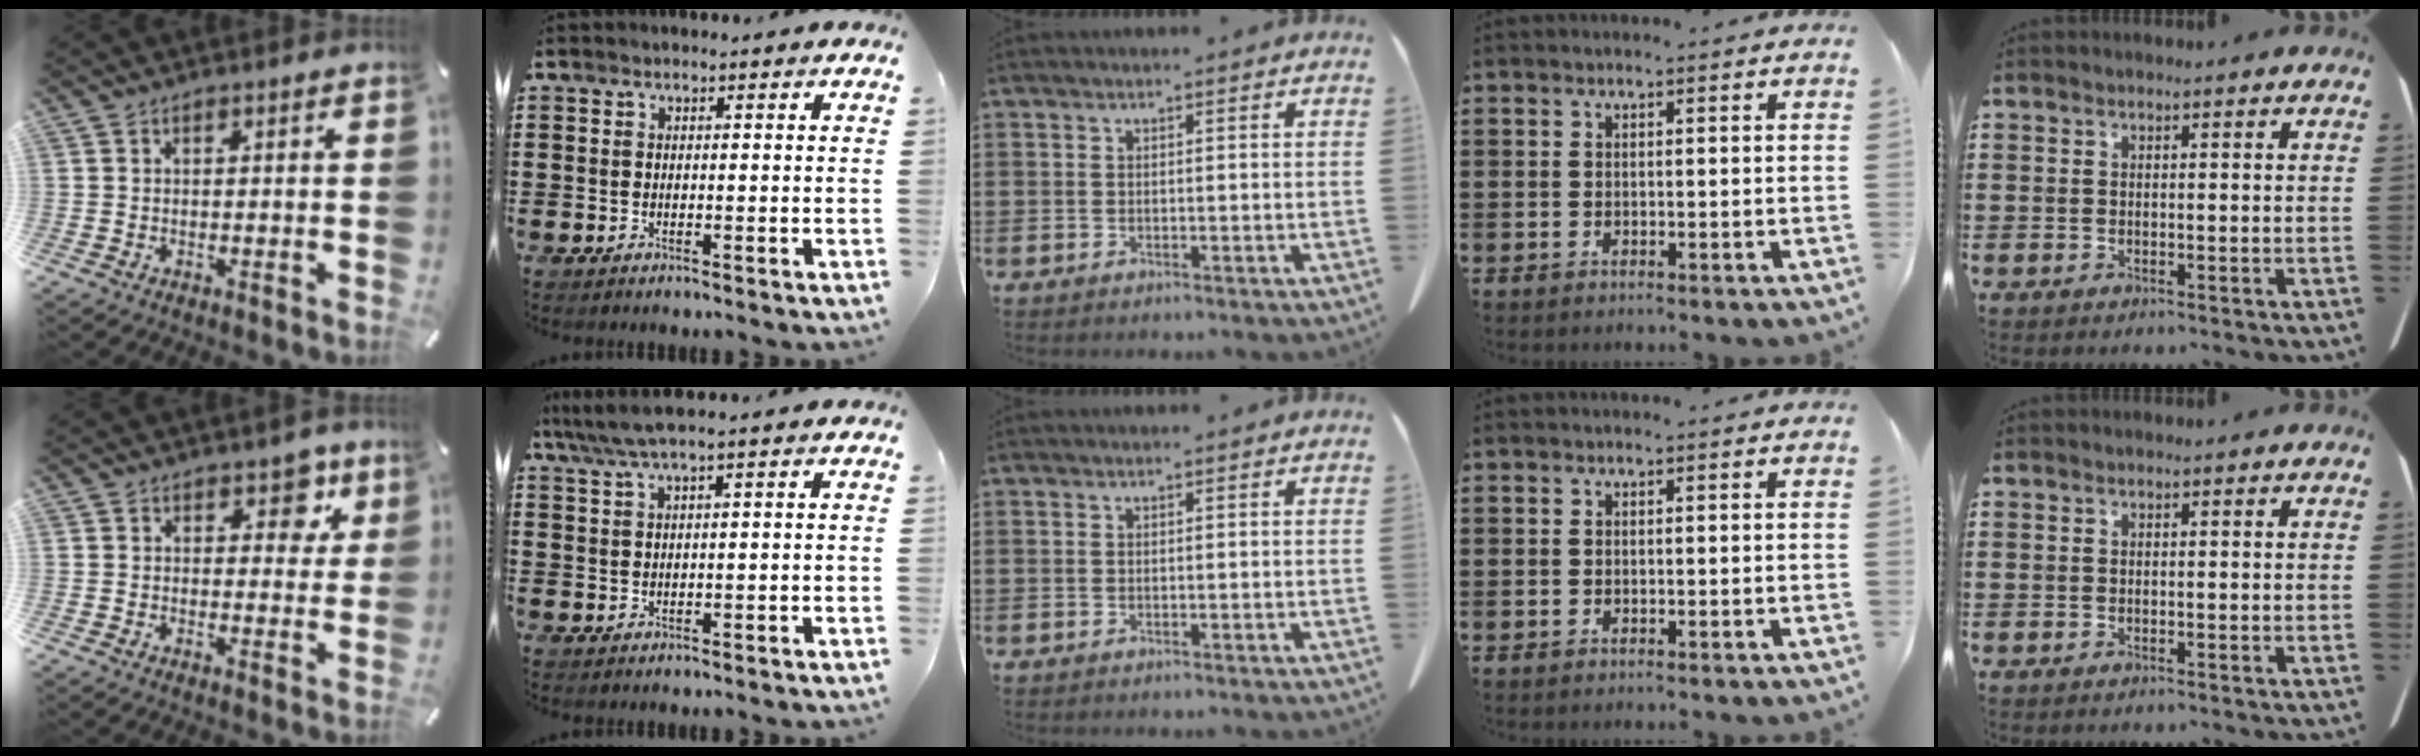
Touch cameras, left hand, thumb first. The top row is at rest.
{"thumb": {"total": 6.9, "force": [3.8, 4.1, 4.0], "torque": [-0.018, -0.020, 0.054]}, "index": {"total": 3.3, "force": [1.9, 0.1, 2.8], "torque": [-0.065, -0.001, 0.031]}}